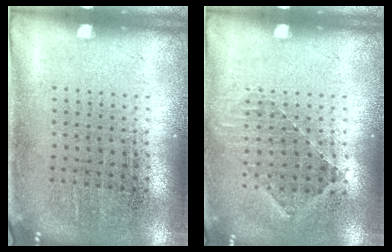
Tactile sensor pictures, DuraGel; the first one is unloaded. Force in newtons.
{"total": 0.8, "press": 0.8, "slide": 0.2}